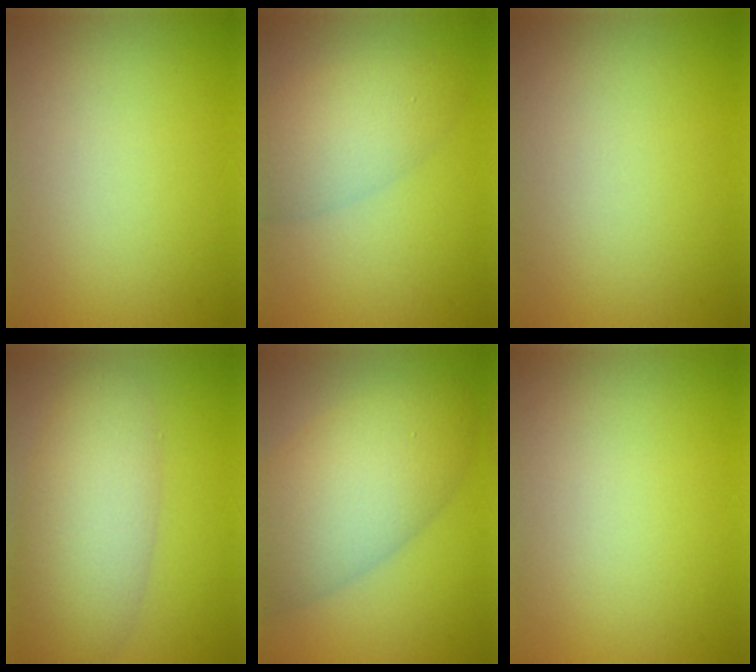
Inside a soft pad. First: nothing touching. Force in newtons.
{"total": 4.8, "press": 4.8, "slide": 0.2}
{"total": 0.0}
{"total": 7.2, "press": 7.2, "slide": 0.1}
{"total": 9.1, "press": 9.1, "slide": 0.3}
{"total": 0.0}